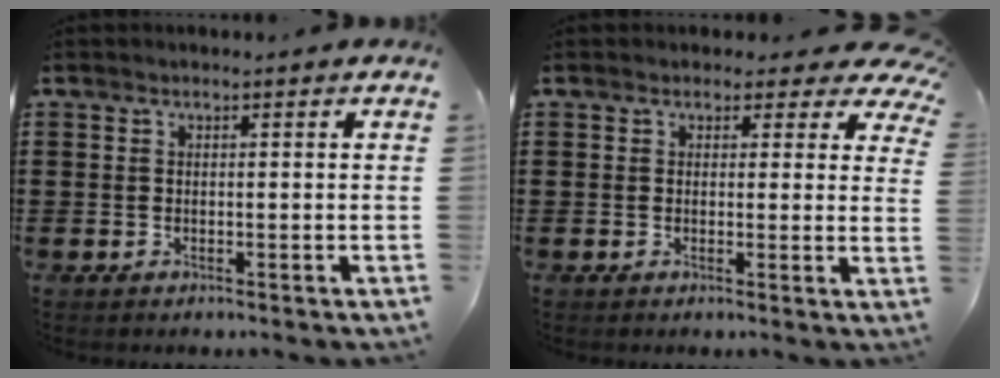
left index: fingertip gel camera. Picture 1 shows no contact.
{"total": 2.3, "force": [1.7, 1.4, 0.7], "torque": [-0.009, -0.002, 0.026]}